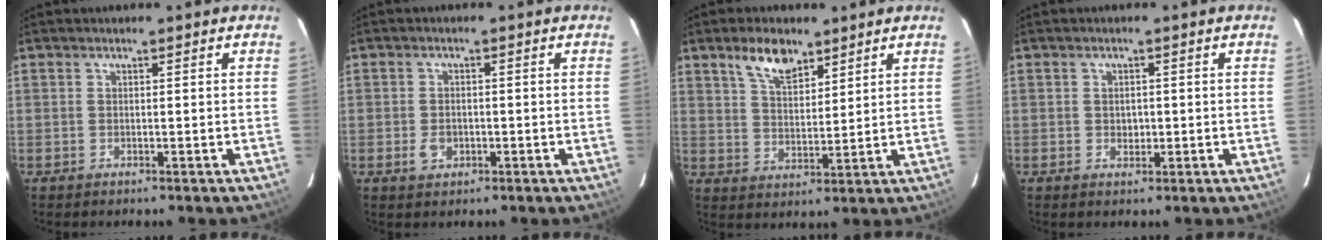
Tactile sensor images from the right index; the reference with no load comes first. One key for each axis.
{"total": 3.0, "fx": -0.9, "fy": 2.3, "fz": 1.7, "tx": -0.034, "ty": 0.000, "tz": -0.013}
{"total": 7.6, "fx": 5.1, "fy": 3.4, "fz": 4.4, "tx": -0.073, "ty": 0.007, "tz": 0.097}
{"total": 1.8, "fx": -0.1, "fy": 1.6, "fz": 0.9, "tx": -0.012, "ty": 0.001, "tz": 0.000}